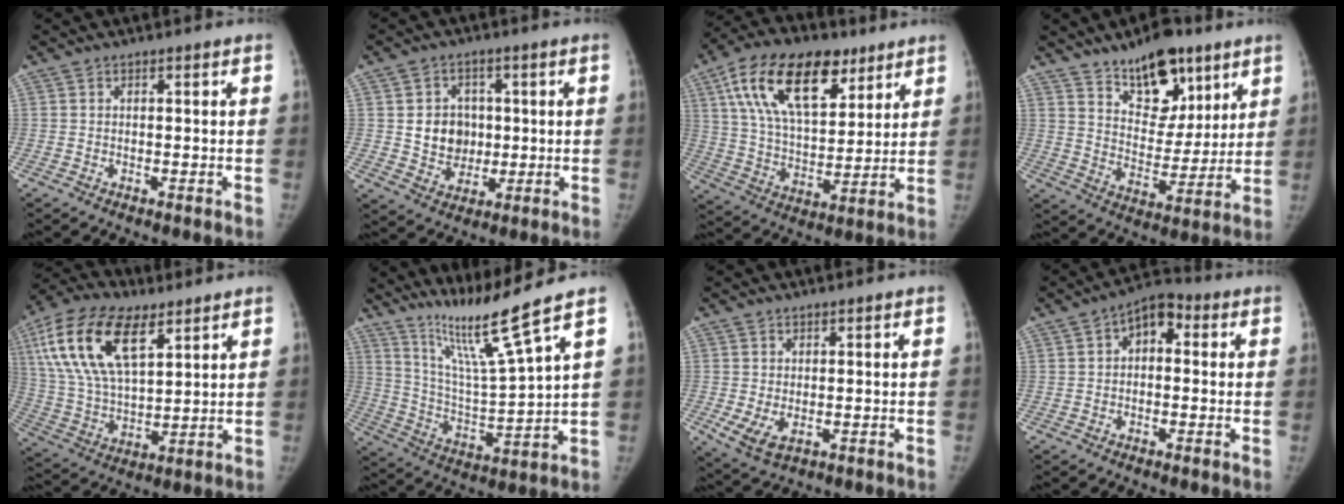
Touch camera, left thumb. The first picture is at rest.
{"total": 8.3, "force": [0.8, 7.2, 4.0], "torque": [-0.026, -0.002, 0.020]}
{"total": 22.1, "force": [11.2, 11.8, 15.1], "torque": [-0.244, -0.019, 0.196]}
{"total": 15.6, "force": [10.3, 8.0, 8.6], "torque": [-0.081, -0.067, 0.170]}
{"total": 20.3, "force": [9.4, 10.0, 15.0], "torque": [-0.285, -0.014, 0.174]}
{"total": 13.5, "force": [10.2, -1.9, 8.6], "torque": [-0.149, -0.075, 0.197]}
{"total": 4.5, "force": [-0.2, 2.8, 3.6], "torque": [-0.068, -0.013, 0.011]}
{"total": 6.4, "force": [1.1, 4.1, 4.9], "torque": [-0.052, 0.021, 0.003]}